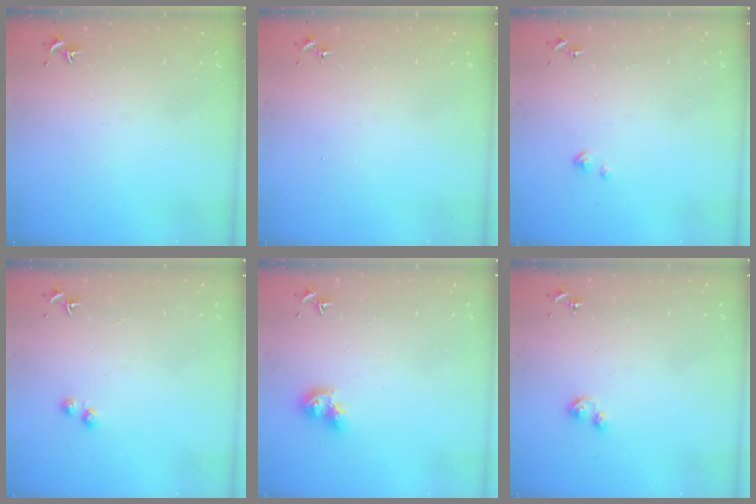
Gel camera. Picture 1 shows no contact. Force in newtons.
{"total": 0.0}
{"total": 1.9, "press": 1.9, "slide": 0.2}
{"total": 3.0, "press": 2.9, "slide": 0.7}
{"total": 9.3, "press": 9.2, "slide": 1.2}
{"total": 3.2, "press": 3.1, "slide": 0.4}